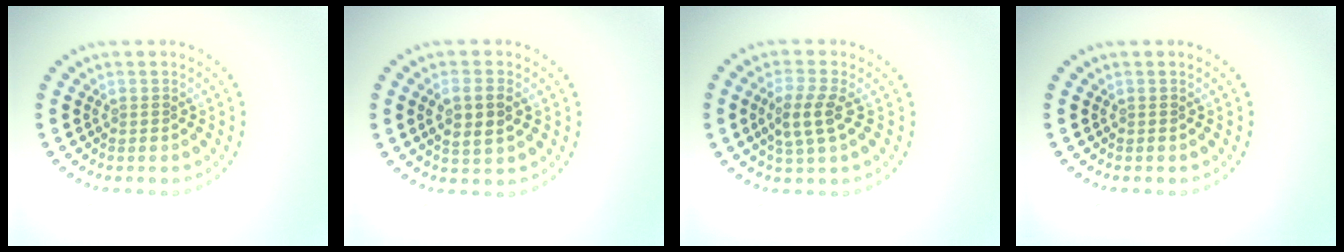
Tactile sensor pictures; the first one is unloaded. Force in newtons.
{"total": 2.9, "press": 2.8, "slide": 0.8}
{"total": 2.9, "press": 2.7, "slide": 1.2}
{"total": 0.0}